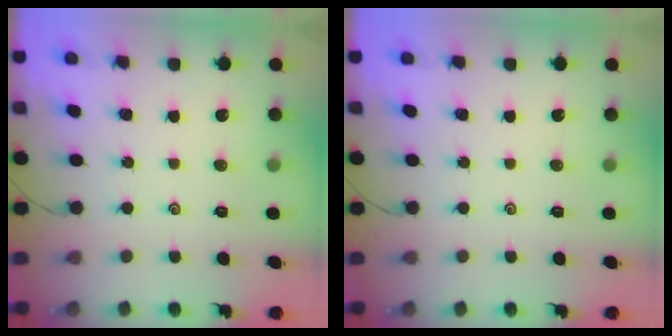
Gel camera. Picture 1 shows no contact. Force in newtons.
{"total": 0.0}